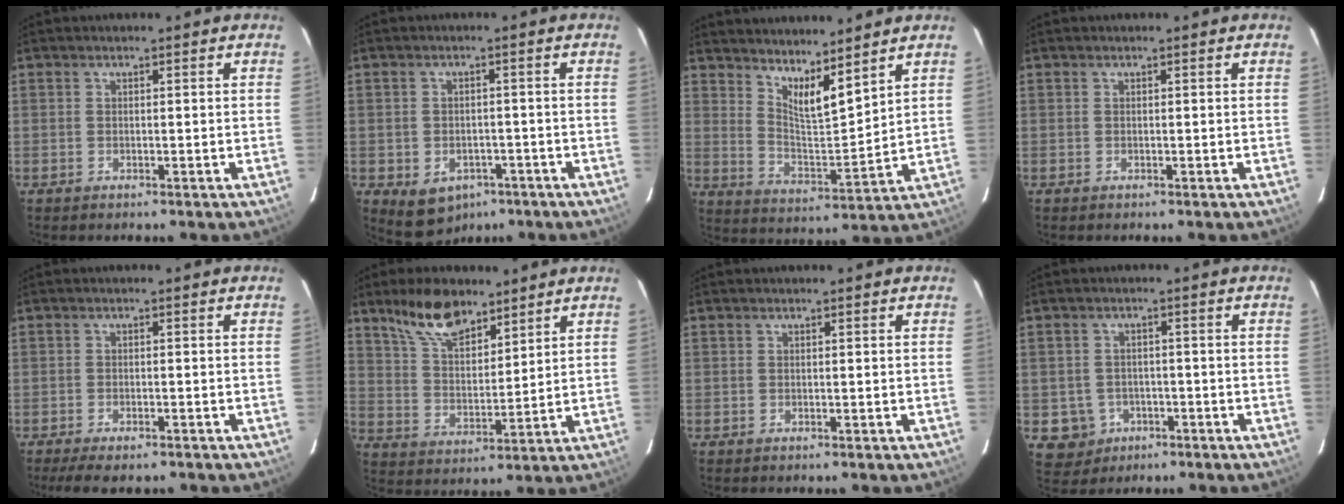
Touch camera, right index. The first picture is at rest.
{"total": 7.5, "force": [-4.0, 5.6, 2.9], "torque": [-0.061, 0.002, -0.036]}
{"total": 9.5, "force": [7.5, 1.5, 5.7], "torque": [-0.088, -0.014, 0.133]}
{"total": 0.0}
{"total": 6.2, "force": [-5.0, 1.6, 3.3], "torque": [-0.082, -0.023, -0.079]}
{"total": 11.9, "force": [8.7, 5.0, 6.4], "torque": [-0.114, 0.012, 0.166]}
{"total": 0.0}
{"total": 5.9, "force": [-2.1, 5.4, 0.8], "torque": [-0.030, 0.015, -0.020]}